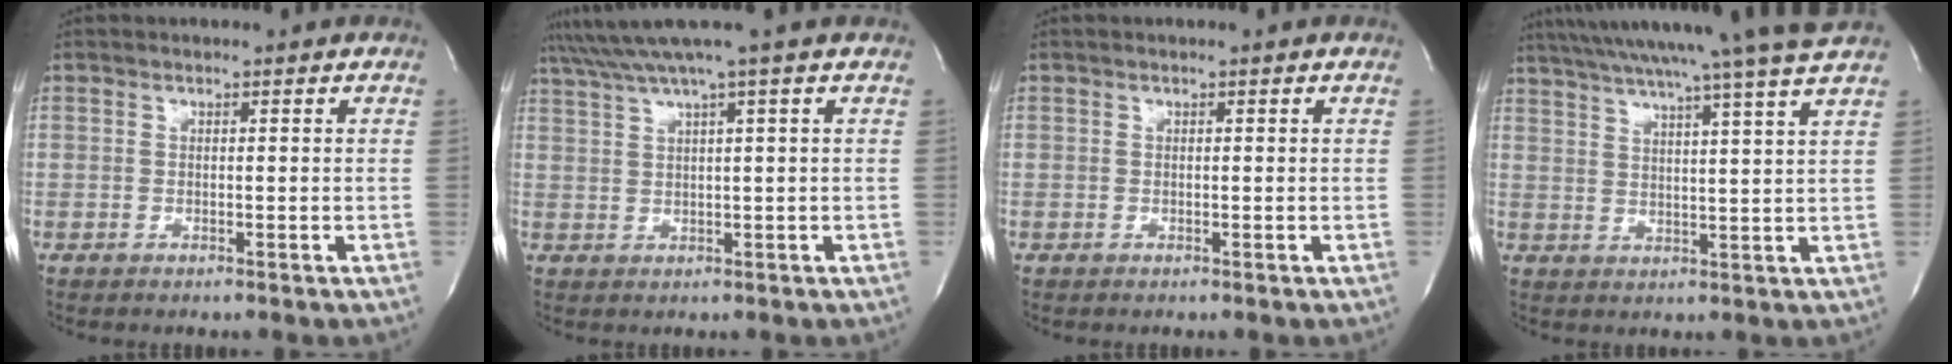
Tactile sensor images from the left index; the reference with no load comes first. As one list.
[{"total": 5.5, "force": [4.2, -2.2, 2.9], "torque": [-0.057, 0.022, 0.080]}, {"total": 0.0}, {"total": 20.1, "force": [17.4, -2.2, 9.8], "torque": [-0.170, -0.018, 0.240]}]